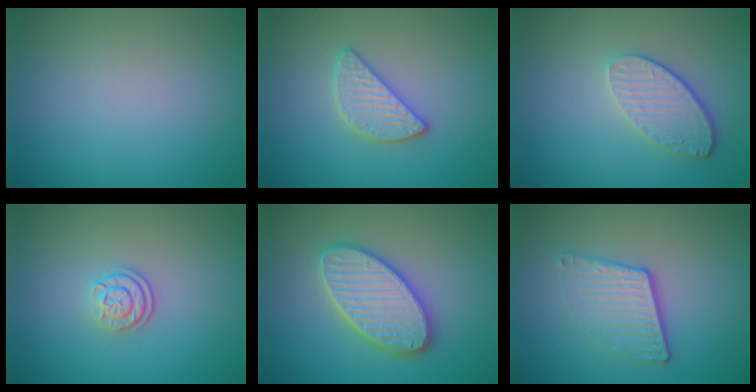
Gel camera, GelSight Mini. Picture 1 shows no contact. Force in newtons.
{"total": 2.8, "press": 2.7, "slide": 0.5}
{"total": 3.5, "press": 3.1, "slide": 1.7}
{"total": 2.2, "press": 1.8, "slide": 1.3}
{"total": 5.8, "press": 5.8, "slide": 0.6}
{"total": 4.0, "press": 2.8, "slide": 2.9}